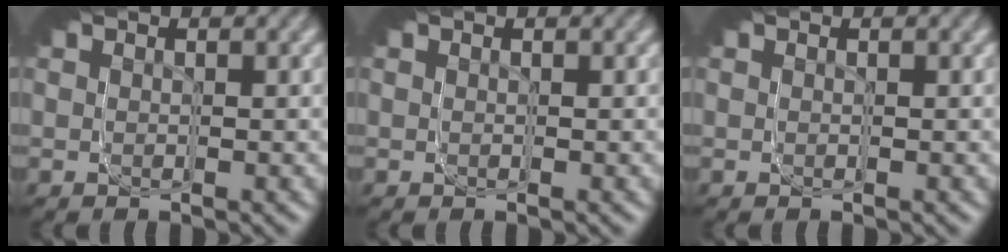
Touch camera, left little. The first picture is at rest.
{"total": 0.0}
{"total": 0.0}